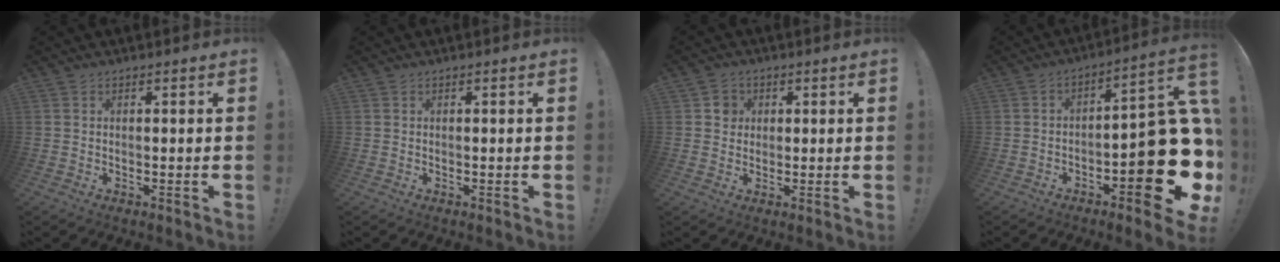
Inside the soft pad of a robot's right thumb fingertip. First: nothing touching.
{"total": 0.0}
{"total": 3.9, "force": [0.9, 3.7, 1.0], "torque": [-0.009, 0.003, 0.015]}
{"total": 20.5, "force": [-6.2, 7.1, 18.2], "torque": [-0.207, 0.027, -0.091]}